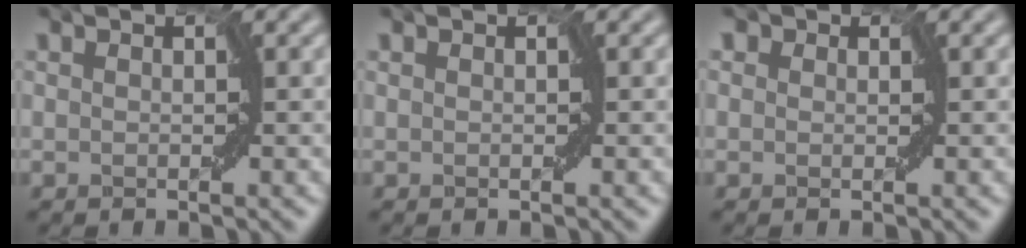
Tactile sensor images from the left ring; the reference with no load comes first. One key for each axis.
{"total": 0.0}
{"total": 0.7, "fx": 0.4, "fy": 0.6, "fz": 0.2, "tx": 0.000, "ty": 0.001, "tz": 0.001}